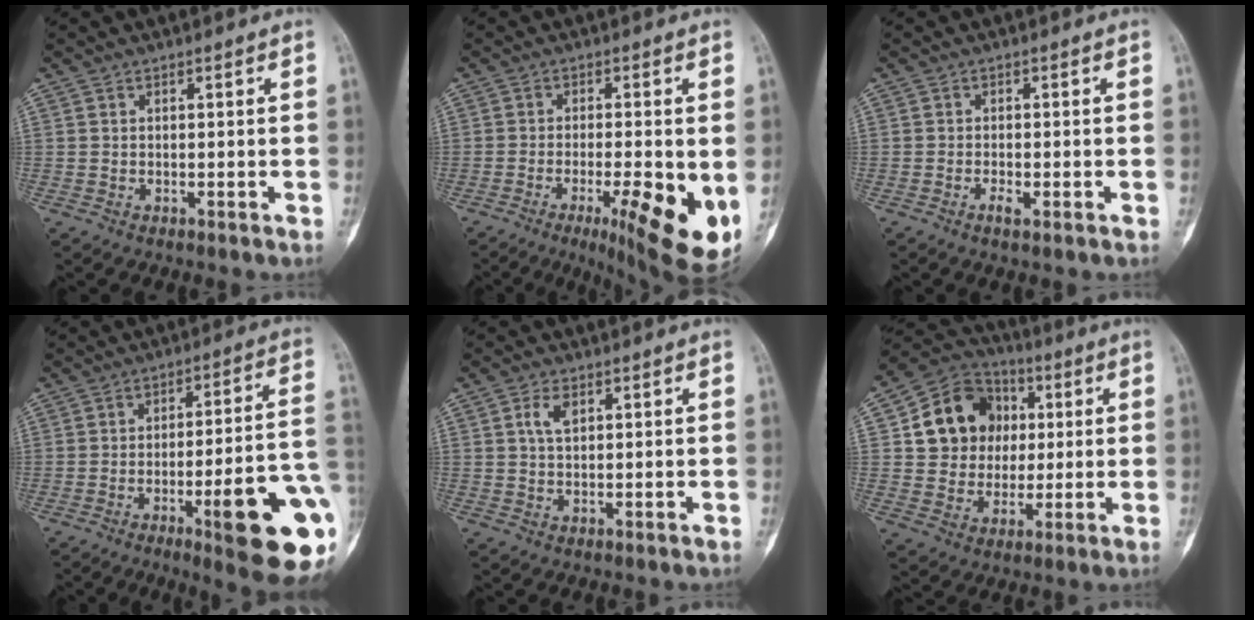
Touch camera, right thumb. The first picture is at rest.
{"total": 13.7, "force": [-4.1, 3.0, 12.8], "torque": [-0.145, -0.014, -0.049]}
{"total": 1.8, "force": [-0.8, 0.6, 1.5], "torque": [-0.026, 0.000, -0.016]}
{"total": 20.7, "force": [-6.8, 3.7, 19.2], "torque": [-0.202, 0.019, -0.083]}
{"total": 3.2, "force": [1.2, 1.7, 2.4], "torque": [-0.046, 0.000, 0.023]}
{"total": 15.2, "force": [2.9, 13.3, 6.9], "torque": [-0.078, 0.010, 0.052]}